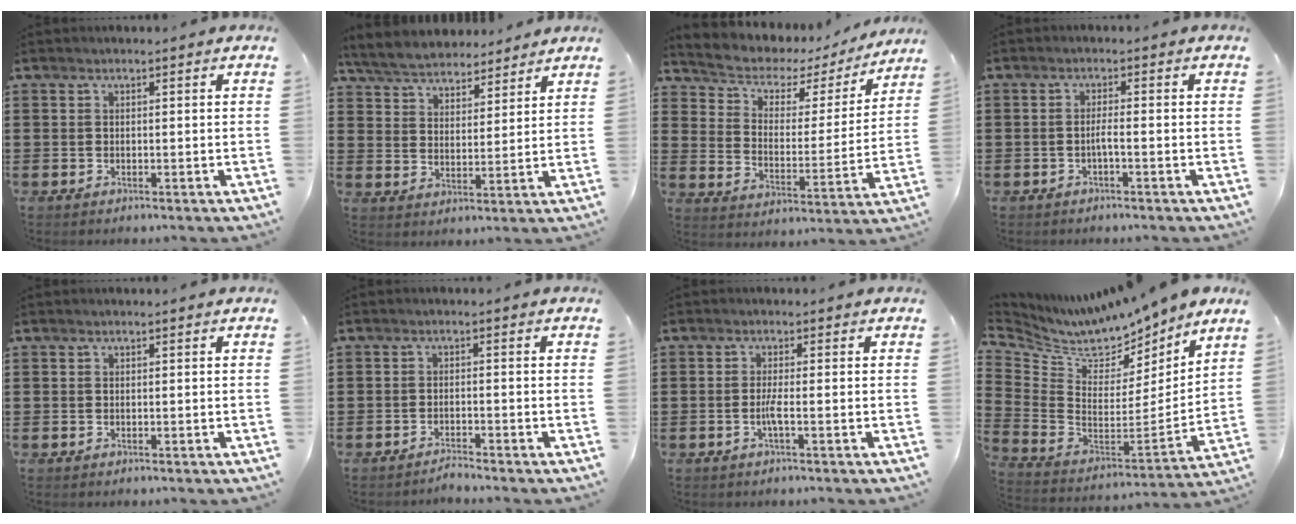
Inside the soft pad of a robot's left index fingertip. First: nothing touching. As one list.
[{"total": 5.4, "force": [5.2, 1.2, 0.8], "torque": [-0.041, -0.022, 0.093]}, {"total": 4.2, "force": [3.2, 2.4, 1.2], "torque": [-0.048, -0.025, 0.046]}, {"total": 1.7, "force": [-0.8, -0.1, 1.5], "torque": [-0.028, -0.002, -0.014]}, {"total": 0.0}, {"total": 1.5, "force": [-1.5, -0.1, 0.4], "torque": [-0.010, 0.003, -0.029]}, {"total": 2.3, "force": [-0.7, 0.0, 2.2], "torque": [-0.049, -0.004, -0.016]}, {"total": 8.7, "force": [8.3, 1.9, 1.7], "torque": [-0.084, -0.071, 0.144]}]